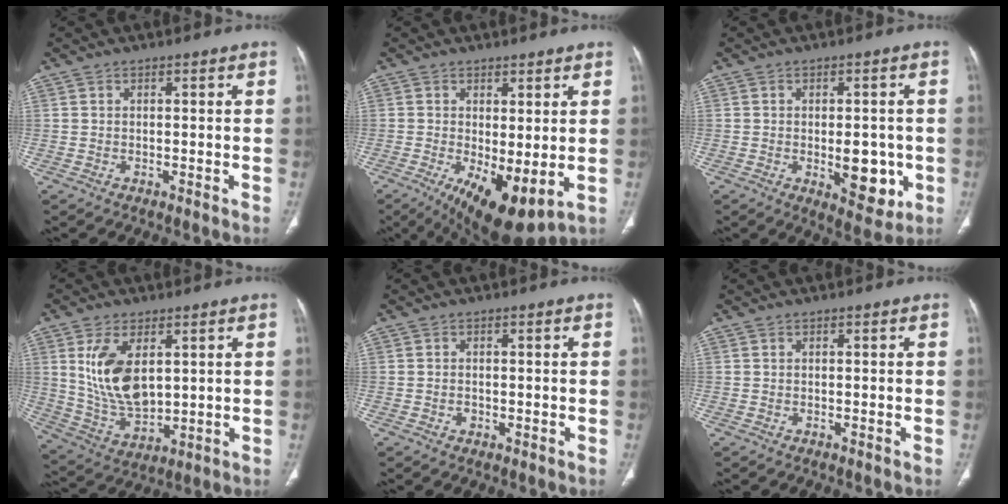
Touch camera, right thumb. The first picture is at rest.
{"total": 10.8, "force": [-1.8, 4.3, 9.8], "torque": [-0.157, -0.023, -0.012]}
{"total": 9.0, "force": [-1.8, 4.6, 7.5], "torque": [-0.069, -0.007, -0.011]}
{"total": 13.2, "force": [3.5, 7.2, 10.5], "torque": [-0.194, -0.020, 0.082]}
{"total": 1.3, "force": [-0.3, 1.0, 0.7], "torque": [-0.009, 0.002, -0.003]}
{"total": 0.0}